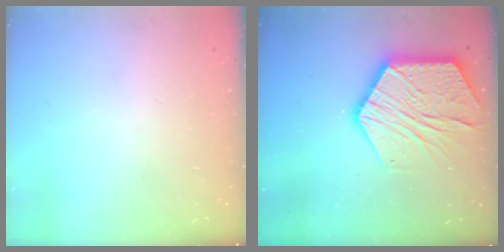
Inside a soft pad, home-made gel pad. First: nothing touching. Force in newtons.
{"total": 21.0, "press": 20.9, "slide": 1.6}